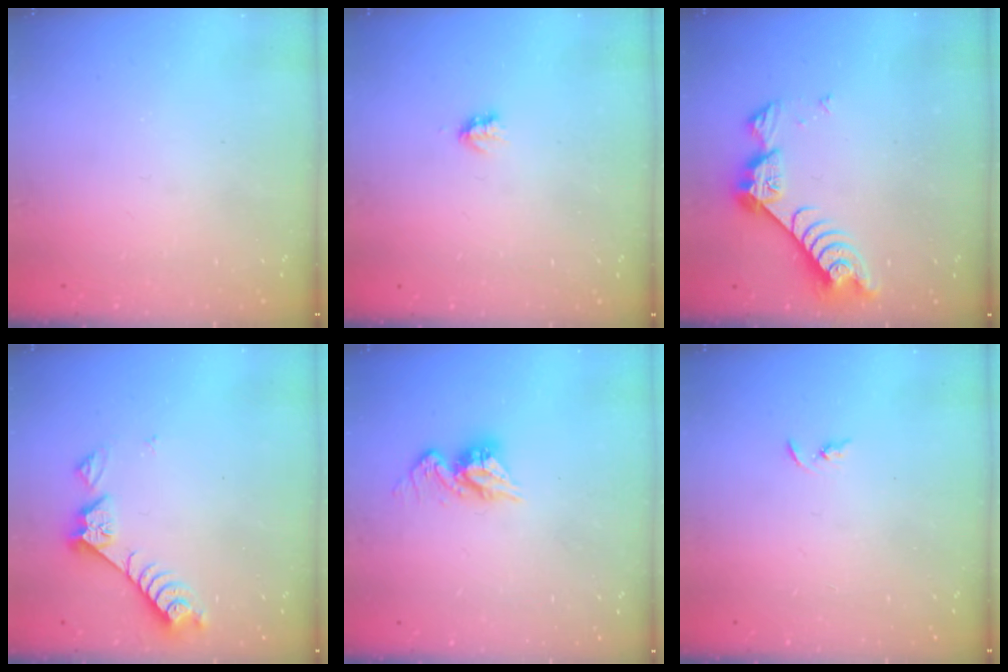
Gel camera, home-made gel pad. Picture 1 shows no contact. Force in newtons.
{"total": 1.7, "press": 1.7, "slide": 0.3}
{"total": 7.4, "press": 7.3, "slide": 0.9}
{"total": 7.4, "press": 7.4, "slide": 0.4}
{"total": 8.9, "press": 8.9, "slide": 0.6}
{"total": 2.4, "press": 2.3, "slide": 0.2}